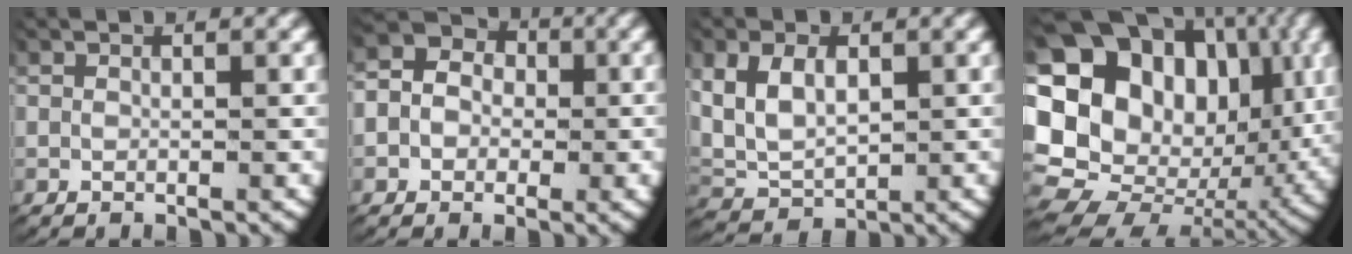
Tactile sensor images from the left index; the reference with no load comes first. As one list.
[{"total": 9.5, "force": [1.9, 7.8, 5.1], "torque": [-0.077, 0.020, 0.000]}, {"total": 8.0, "force": [0.1, 6.7, 4.4], "torque": [-0.120, -0.019, 0.009]}, {"total": 23.7, "force": [1.6, 19.4, 13.5], "torque": [-0.310, -0.049, 0.026]}]